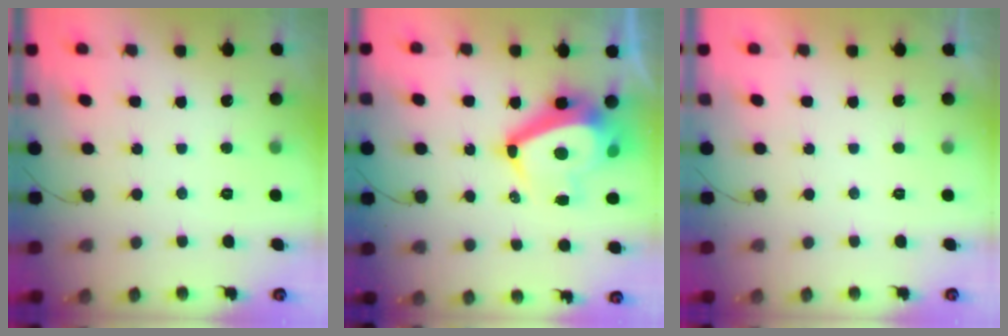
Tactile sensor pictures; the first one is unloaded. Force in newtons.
{"total": 10.7, "press": 10.2, "slide": 3.1}
{"total": 2.3, "press": 2.3, "slide": 0.4}